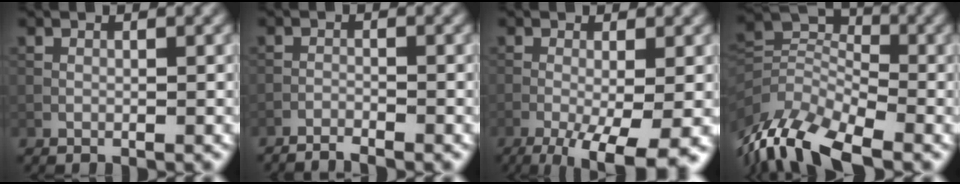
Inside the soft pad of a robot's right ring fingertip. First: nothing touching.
{"total": 2.4, "force": [-2.3, 0.1, 0.7], "torque": [-0.017, -0.002, -0.043]}
{"total": 8.4, "force": [-4.5, 2.1, 6.8], "torque": [-0.121, -0.021, -0.069]}
{"total": 11.2, "force": [-7.2, 5.3, 6.7], "torque": [-0.143, -0.013, -0.147]}